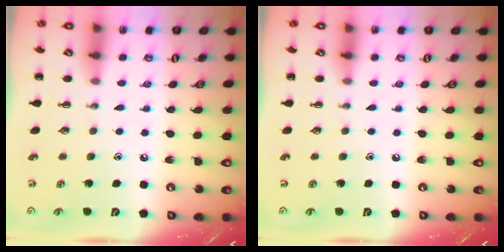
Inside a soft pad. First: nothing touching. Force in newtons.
{"total": 0.0}